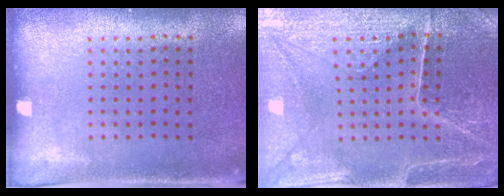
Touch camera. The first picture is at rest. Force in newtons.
{"total": 3.4, "press": 3.4, "slide": 0.4}